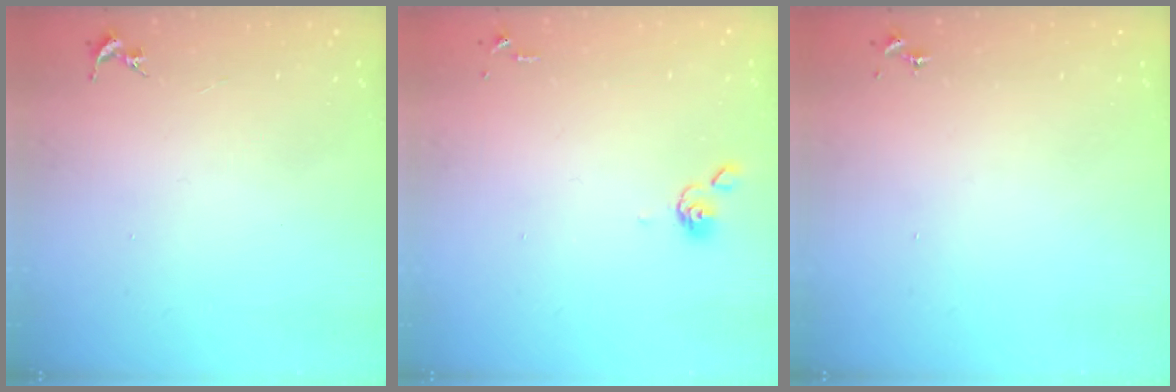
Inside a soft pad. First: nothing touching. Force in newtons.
{"total": 4.9, "press": 4.8, "slide": 0.9}
{"total": 0.0}